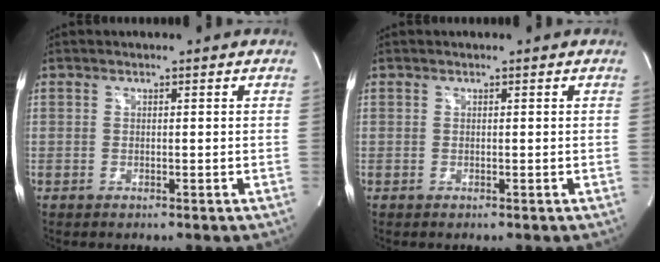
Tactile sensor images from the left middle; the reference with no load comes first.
{"total": 0.0}